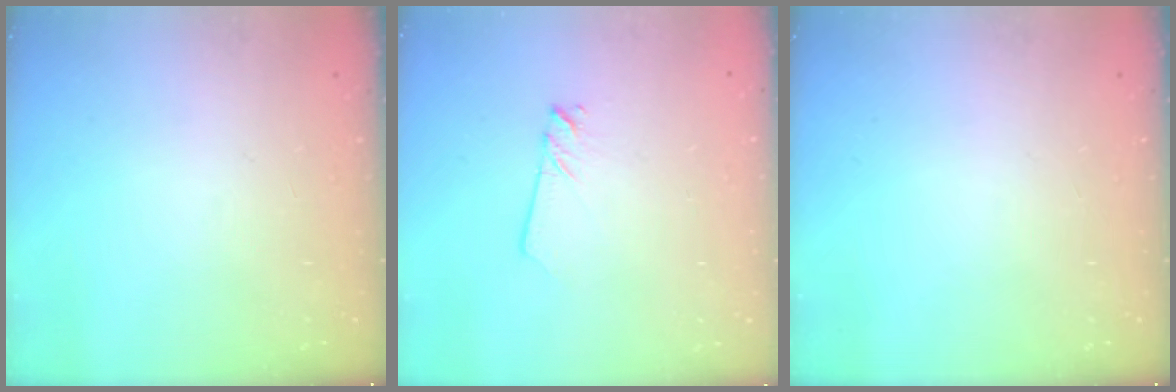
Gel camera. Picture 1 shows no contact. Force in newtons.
{"total": 1.7, "press": 1.7, "slide": 0.1}
{"total": 0.0}